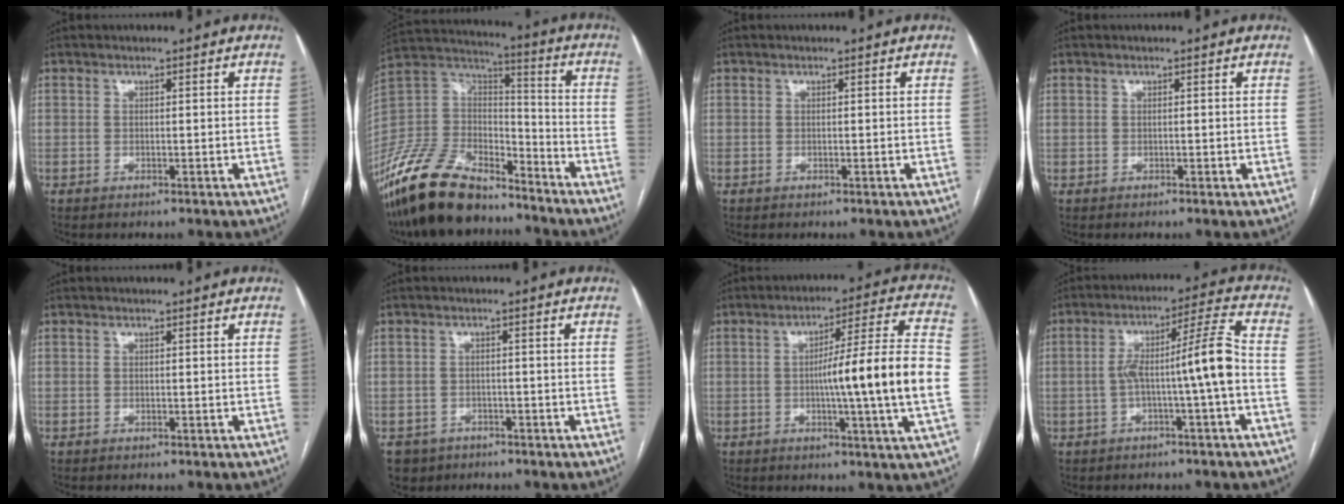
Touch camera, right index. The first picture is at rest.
{"total": 19.4, "force": [-15.7, 7.2, 8.9], "torque": [-0.191, 0.013, -0.295]}
{"total": 0.0}
{"total": 0.0}
{"total": 0.0}
{"total": 4.5, "force": [-2.9, 3.4, 0.2], "torque": [-0.002, 0.005, -0.045]}
{"total": 15.3, "force": [-1.7, -1.4, 15.1], "torque": [-0.228, 0.003, -0.033]}
{"total": 9.5, "force": [-1.9, -0.9, 9.2], "torque": [-0.153, 0.030, -0.028]}